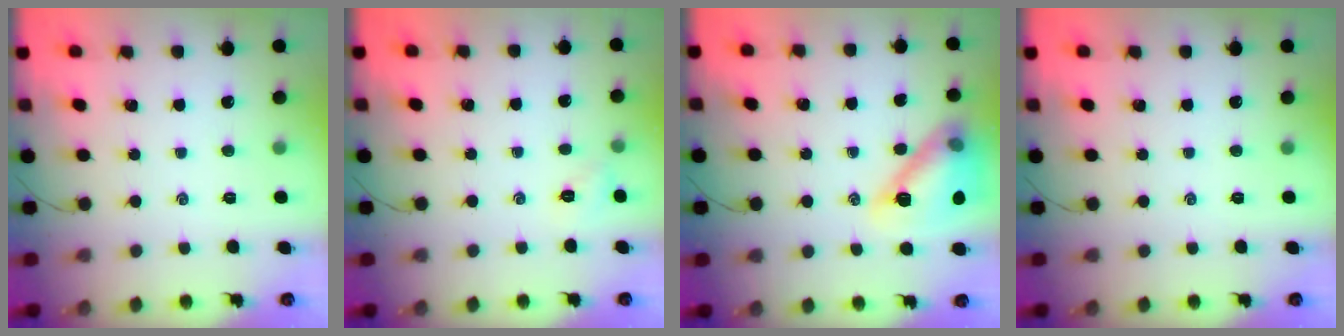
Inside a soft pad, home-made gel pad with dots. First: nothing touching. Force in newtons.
{"total": 2.6, "press": 2.6, "slide": 0.6}
{"total": 15.6, "press": 15.5, "slide": 1.4}
{"total": 0.0}